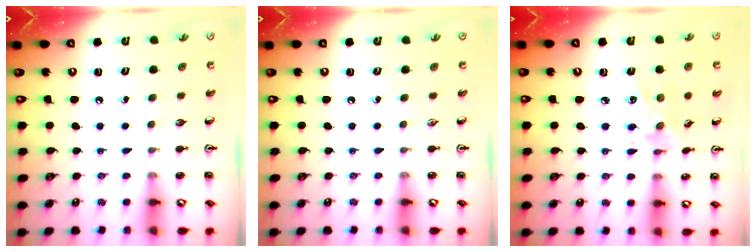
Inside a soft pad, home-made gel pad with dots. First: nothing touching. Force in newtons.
{"total": 0.0}
{"total": 4.0, "press": 3.8, "slide": 1.2}